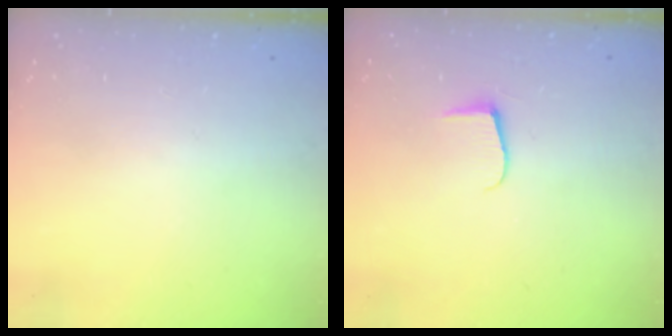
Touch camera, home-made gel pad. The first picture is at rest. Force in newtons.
{"total": 5.1, "press": 5.0, "slide": 0.6}